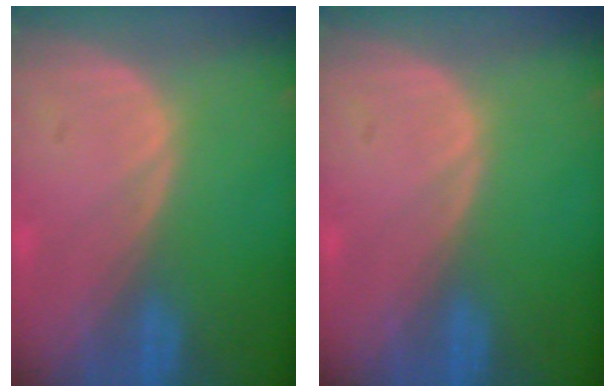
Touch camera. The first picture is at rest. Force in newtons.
{"total": 0.0}